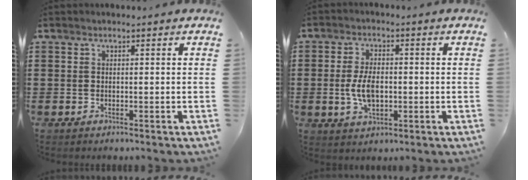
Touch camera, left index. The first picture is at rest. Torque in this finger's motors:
{"motor_torque": [1.24, 0.67, 0.69, 0.10]}